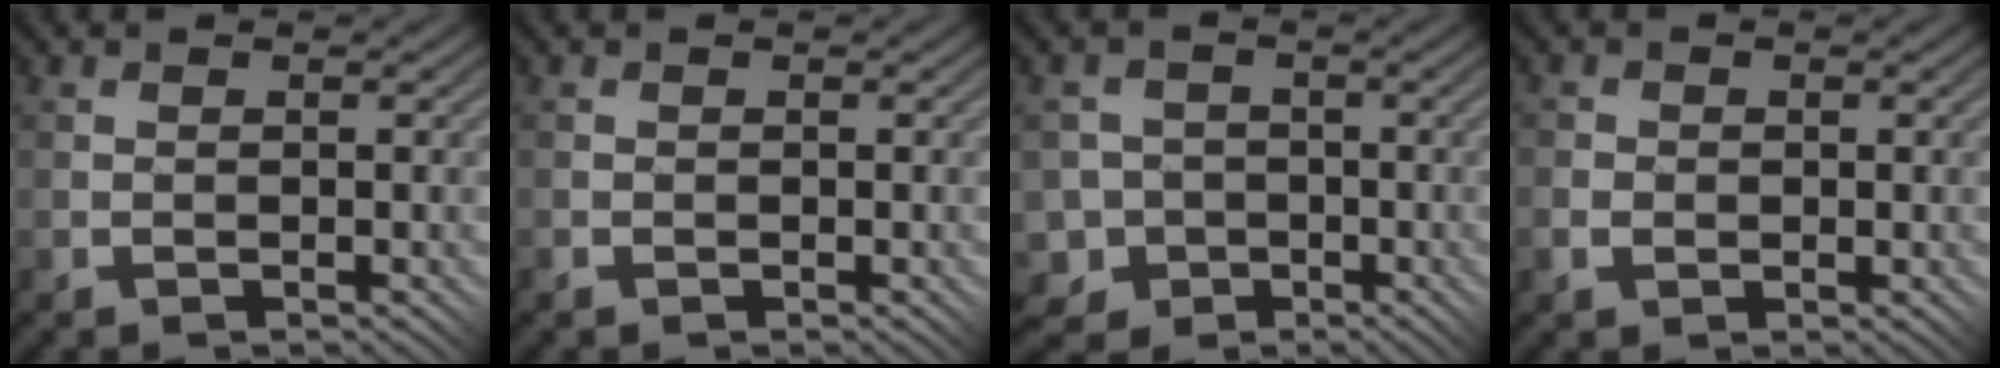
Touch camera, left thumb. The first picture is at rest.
{"total": 0.0}
{"total": 7.6, "force": [-3.6, 6.7, 1.0], "torque": [-0.040, -0.011, -0.088]}
{"total": 2.4, "force": [-0.6, 2.1, 0.9], "torque": [-0.014, -0.003, -0.022]}